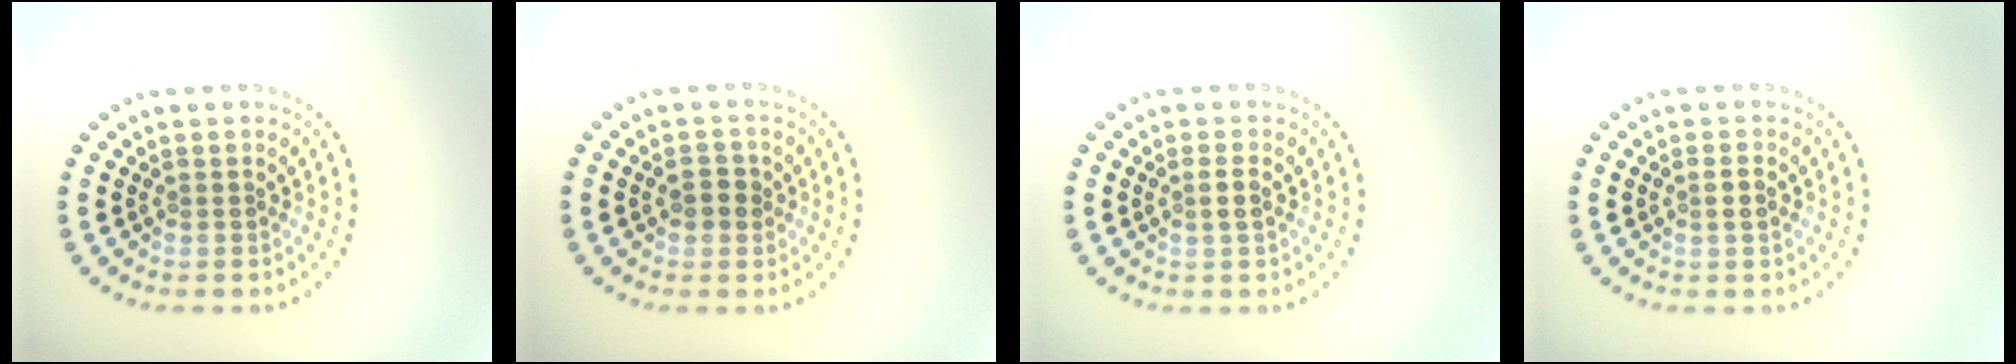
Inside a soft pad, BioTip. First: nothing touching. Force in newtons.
{"total": 1.9, "press": 1.9, "slide": 0.3}
{"total": 1.2, "press": 1.1, "slide": 0.5}
{"total": 1.1, "press": 1.0, "slide": 0.5}